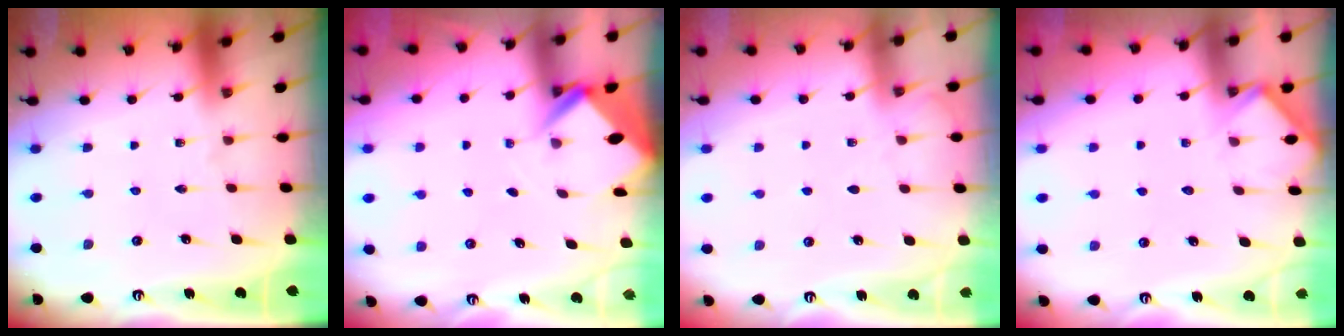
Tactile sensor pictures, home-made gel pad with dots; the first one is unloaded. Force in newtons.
{"total": 2.8, "press": 2.8, "slide": 0.1}
{"total": 4.0, "press": 4.0, "slide": 0.5}
{"total": 5.4, "press": 5.4, "slide": 0.3}